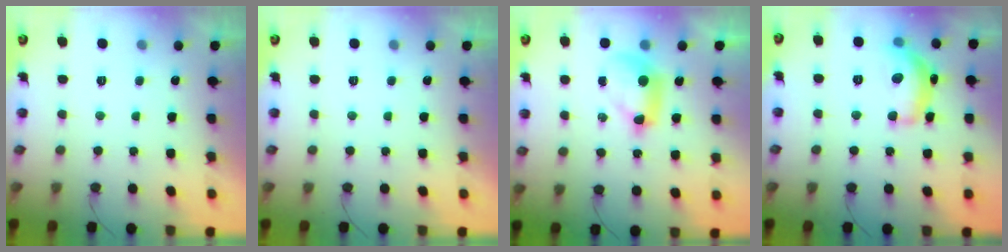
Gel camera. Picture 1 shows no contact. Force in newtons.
{"total": 0.0}
{"total": 9.4, "press": 9.4, "slide": 1.2}
{"total": 14.1, "press": 14.0, "slide": 0.8}